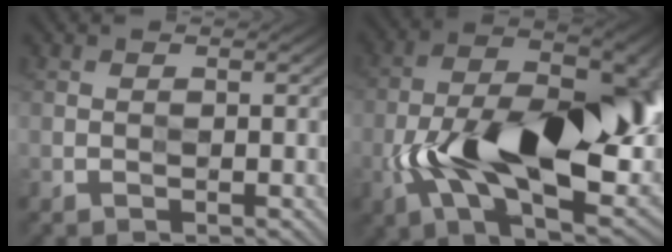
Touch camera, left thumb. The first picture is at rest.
{"total": 18.7, "force": [-3.5, 8.8, 16.2], "torque": [-0.272, -0.003, -0.053]}